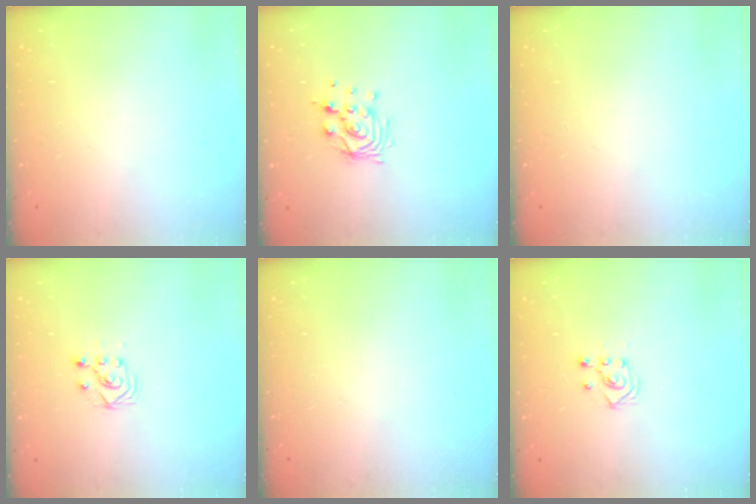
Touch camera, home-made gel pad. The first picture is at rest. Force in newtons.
{"total": 9.3, "press": 9.3, "slide": 0.4}
{"total": 0.0}
{"total": 4.4, "press": 4.4, "slide": 0.7}
{"total": 0.0}
{"total": 3.0, "press": 2.8, "slide": 1.0}